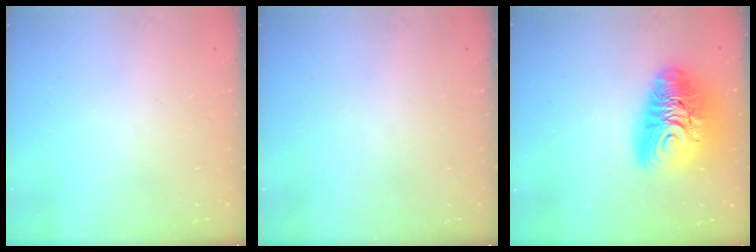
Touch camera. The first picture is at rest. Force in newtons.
{"total": 0.0}
{"total": 17.9, "press": 17.8, "slide": 1.8}